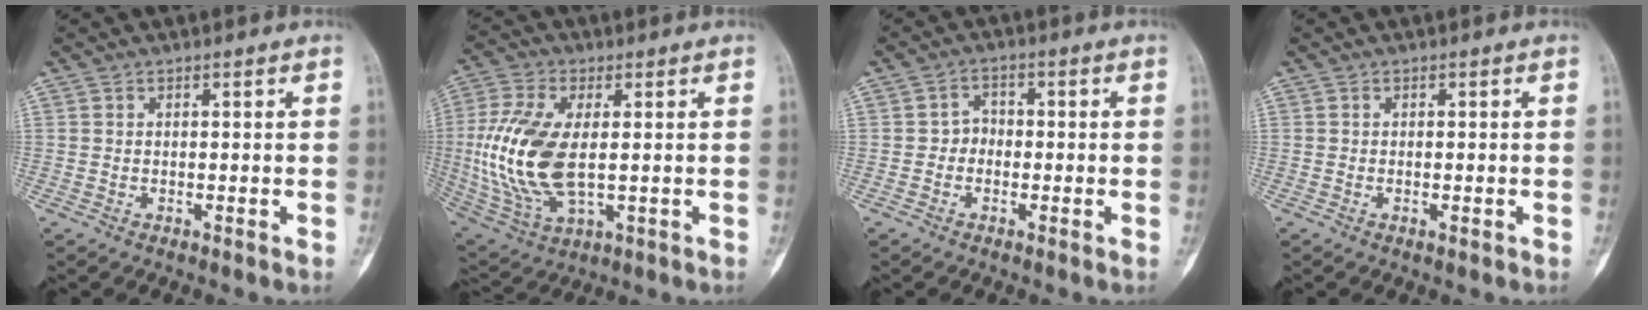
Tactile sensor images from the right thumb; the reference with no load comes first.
{"total": 16.8, "force": [-0.2, 8.4, 14.5], "torque": [-0.324, -0.007, 0.007]}
{"total": 2.9, "force": [-0.7, 2.5, 1.3], "torque": [-0.001, 0.013, -0.021]}
{"total": 0.9, "force": [-0.4, 0.3, 0.8], "torque": [-0.009, 0.000, -0.006]}